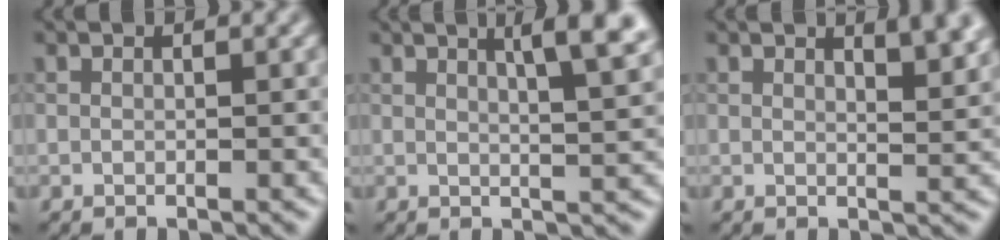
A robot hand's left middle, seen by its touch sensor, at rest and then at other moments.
{"total": 5.8, "force": [2.7, 1.4, 4.9], "torque": [-0.046, 0.013, 0.032]}
{"total": 4.3, "force": [2.5, 1.5, 3.2], "torque": [-0.020, 0.010, 0.027]}